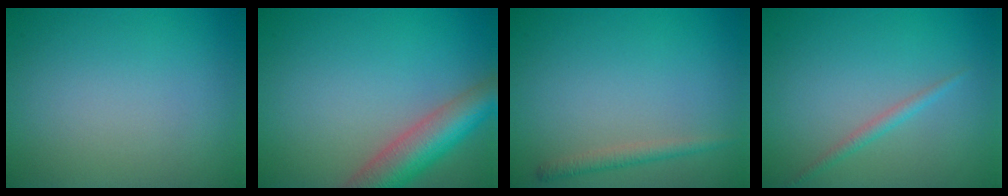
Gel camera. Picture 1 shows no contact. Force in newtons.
{"total": 6.4, "press": 6.4, "slide": 0.4}
{"total": 1.5, "press": 1.5, "slide": 0.1}
{"total": 1.2, "press": 1.2, "slide": 0.0}